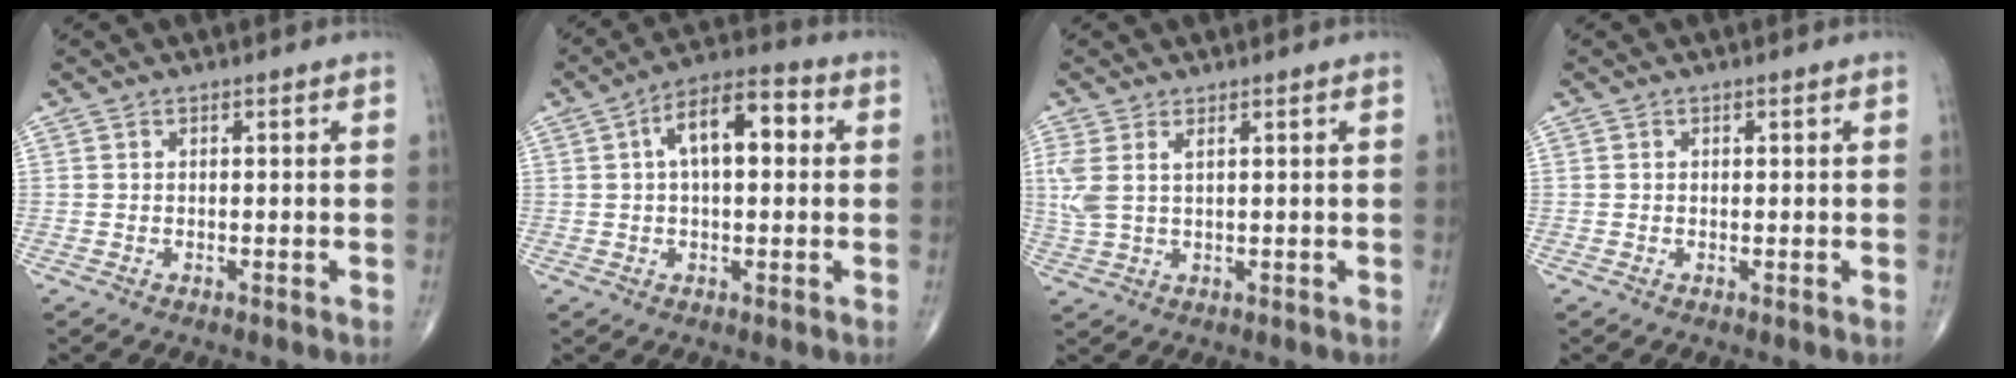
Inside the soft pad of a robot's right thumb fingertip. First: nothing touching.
{"total": 10.8, "force": [2.1, 5.3, 9.2], "torque": [-0.140, 0.029, 0.023]}
{"total": 4.7, "force": [1.6, 1.9, 4.0], "torque": [-0.118, 0.005, 0.041]}
{"total": 0.0}